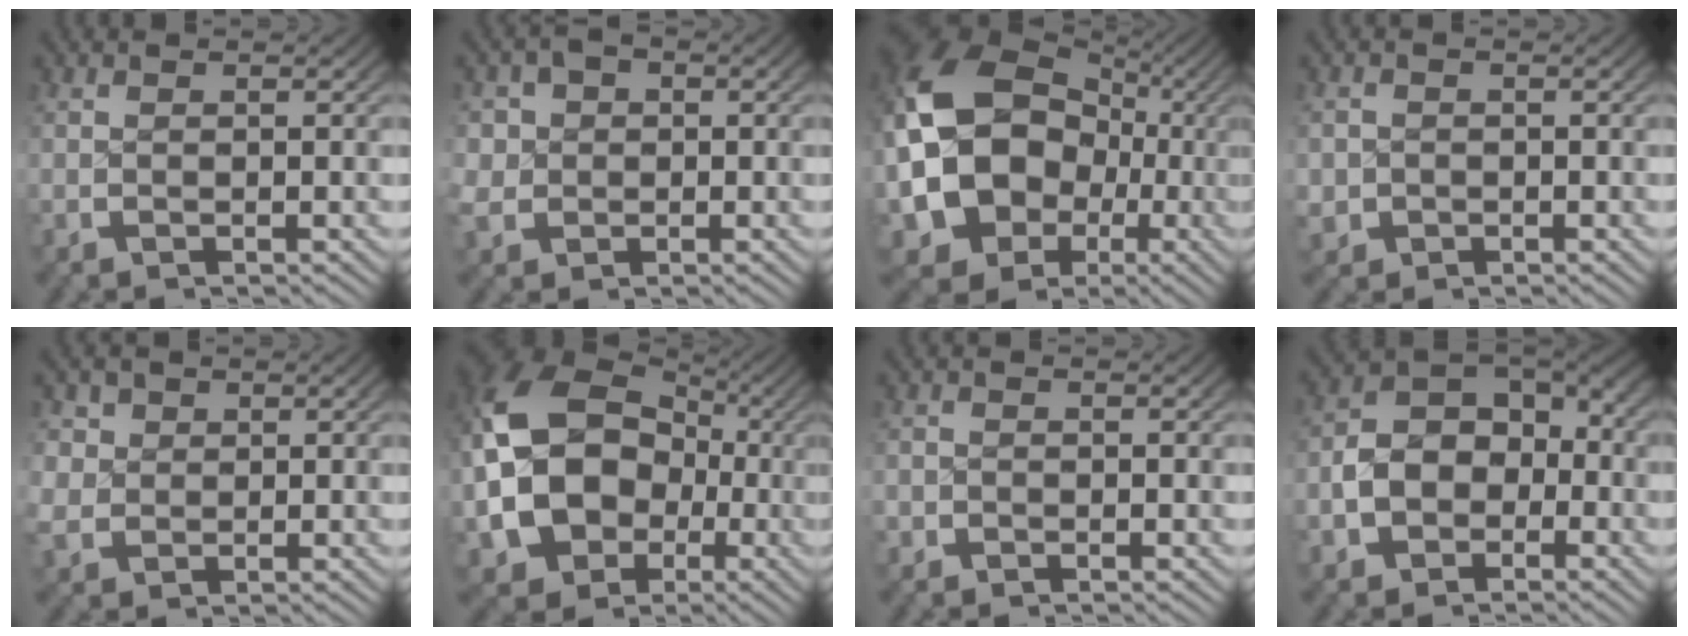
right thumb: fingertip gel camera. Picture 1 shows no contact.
{"total": 4.0, "force": [-0.9, 3.7, 1.3], "torque": [-0.044, -0.020, -0.010]}
{"total": 19.0, "force": [-3.0, 15.4, 10.7], "torque": [-0.258, -0.085, -0.032]}
{"total": 2.9, "force": [-1.2, 2.6, 0.5], "torque": [-0.025, -0.025, -0.014]}
{"total": 2.7, "force": [-0.1, 2.7, 0.6], "torque": [-0.028, -0.023, 0.010]}
{"total": 16.6, "force": [-2.4, 13.4, 9.5], "torque": [-0.240, -0.077, -0.019]}
{"total": 1.2, "force": [-0.9, 0.8, -0.2], "torque": [0.001, -0.009, -0.018]}
{"total": 7.9, "force": [-2.1, 6.3, 4.3], "torque": [-0.098, -0.010, -0.039]}